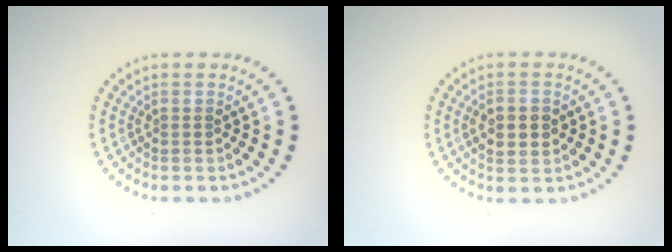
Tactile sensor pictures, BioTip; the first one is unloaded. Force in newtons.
{"total": 2.8, "press": 2.8, "slide": 0.2}